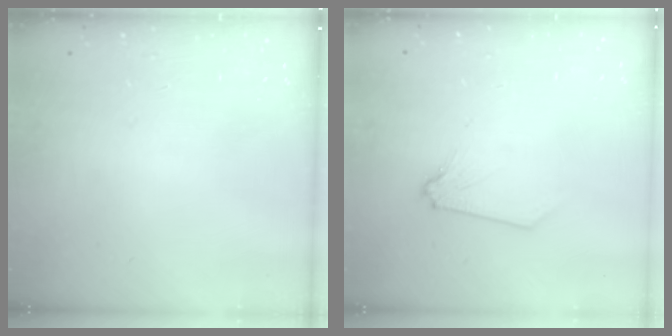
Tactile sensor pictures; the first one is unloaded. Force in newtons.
{"total": 0.0}